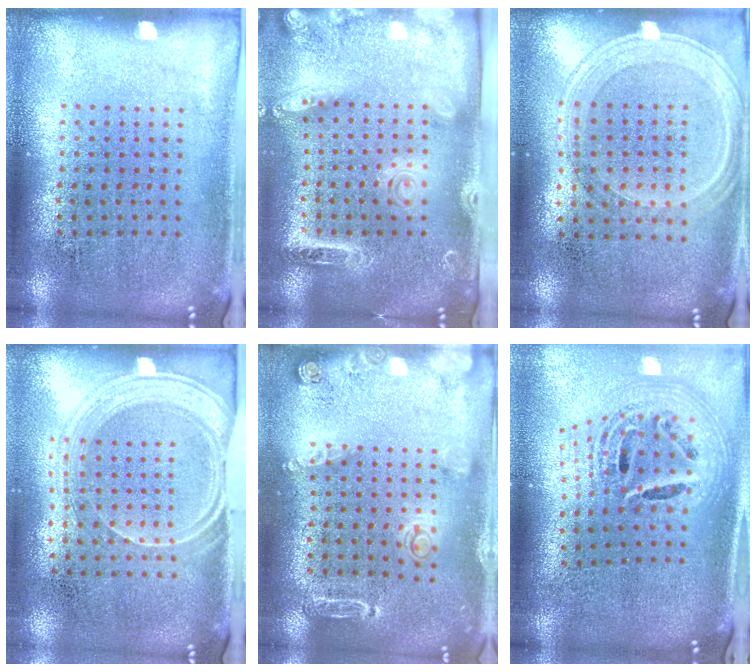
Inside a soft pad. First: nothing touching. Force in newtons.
{"total": 2.6, "press": 2.0, "slide": 1.7}
{"total": 1.3, "press": 1.2, "slide": 0.4}
{"total": 1.7, "press": 1.4, "slide": 1.0}
{"total": 1.6, "press": 1.6, "slide": 0.1}
{"total": 2.7, "press": 1.8, "slide": 1.9}